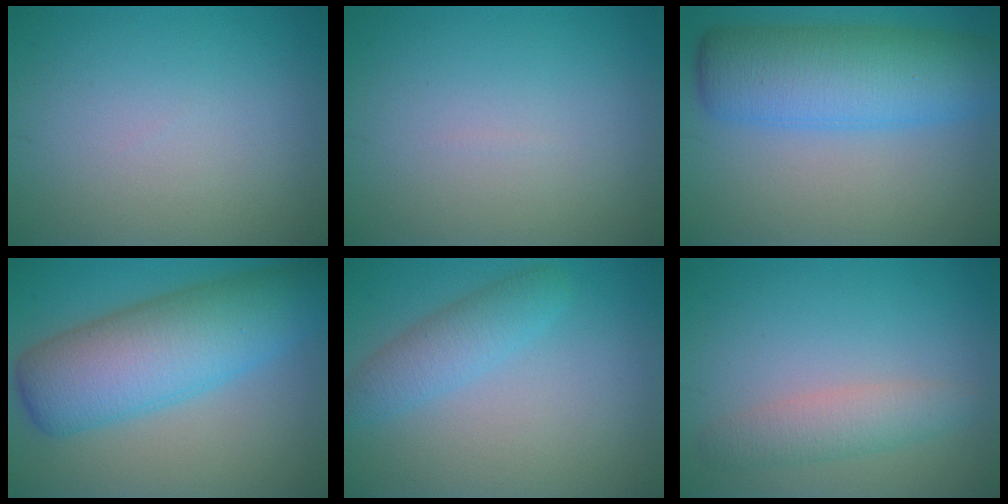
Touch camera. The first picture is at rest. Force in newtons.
{"total": 0.0}
{"total": 9.1, "press": 9.1, "slide": 0.2}
{"total": 10.0, "press": 10.0, "slide": 0.2}
{"total": 3.1, "press": 3.1, "slide": 0.1}
{"total": 2.8, "press": 2.8, "slide": 0.1}